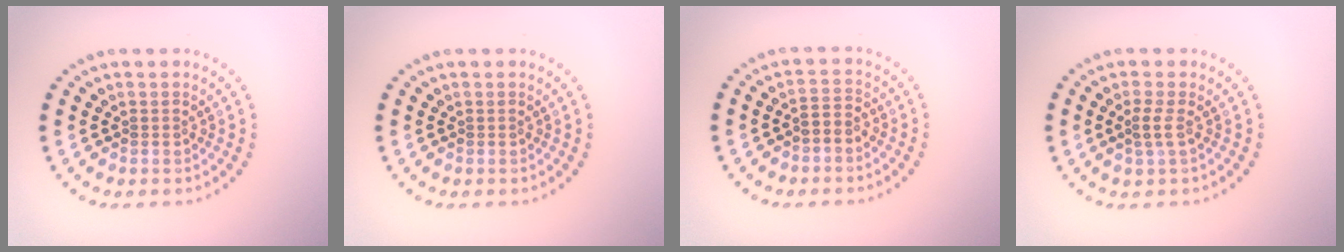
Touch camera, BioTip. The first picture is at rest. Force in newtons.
{"total": 0.0}
{"total": 1.8, "press": 1.4, "slide": 1.2}
{"total": 1.2, "press": 1.0, "slide": 0.7}